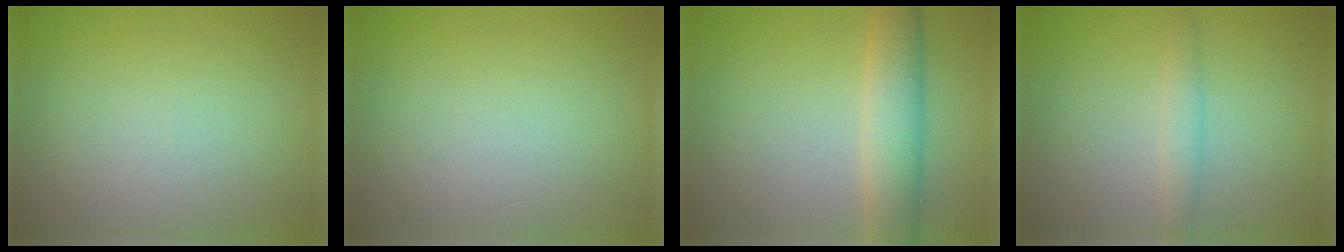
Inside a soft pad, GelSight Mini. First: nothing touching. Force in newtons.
{"total": 0.0}
{"total": 5.3, "press": 5.3, "slide": 0.2}
{"total": 1.8, "press": 1.8, "slide": 0.1}